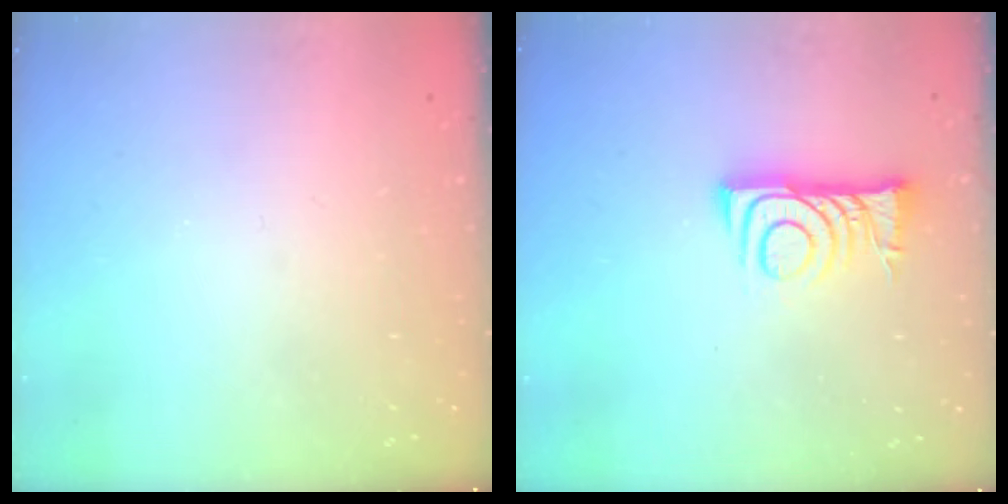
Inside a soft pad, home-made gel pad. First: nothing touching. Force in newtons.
{"total": 7.5, "press": 7.5, "slide": 0.6}